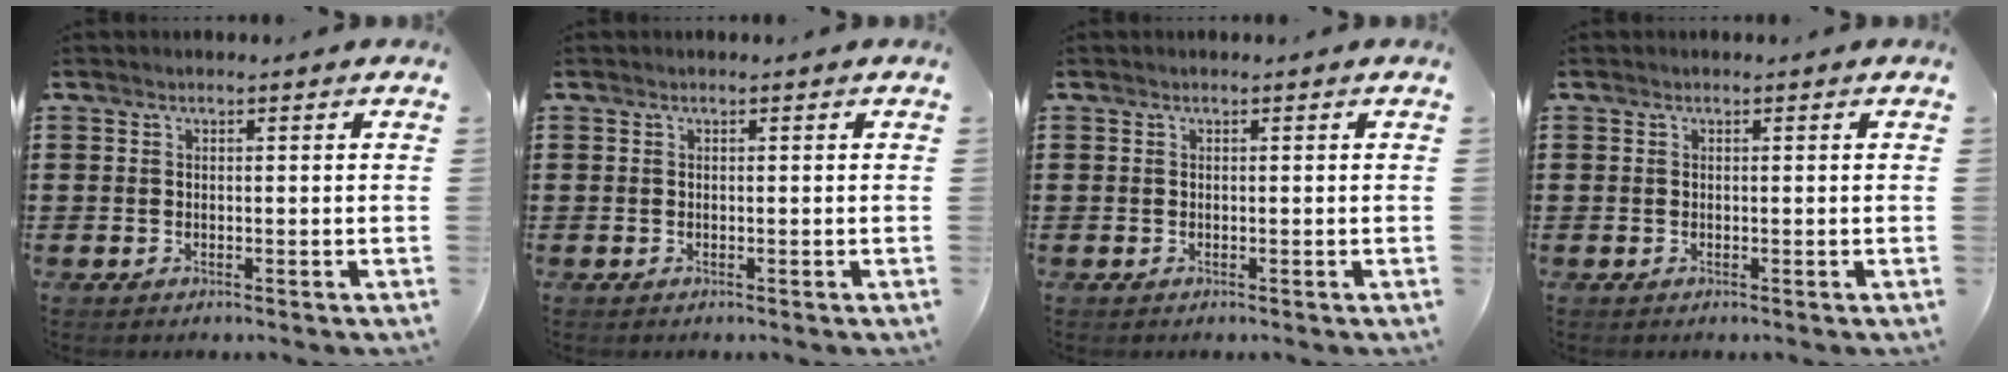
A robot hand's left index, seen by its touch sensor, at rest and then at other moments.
{"total": 0.0}
{"total": 0.0}
{"total": 0.0}